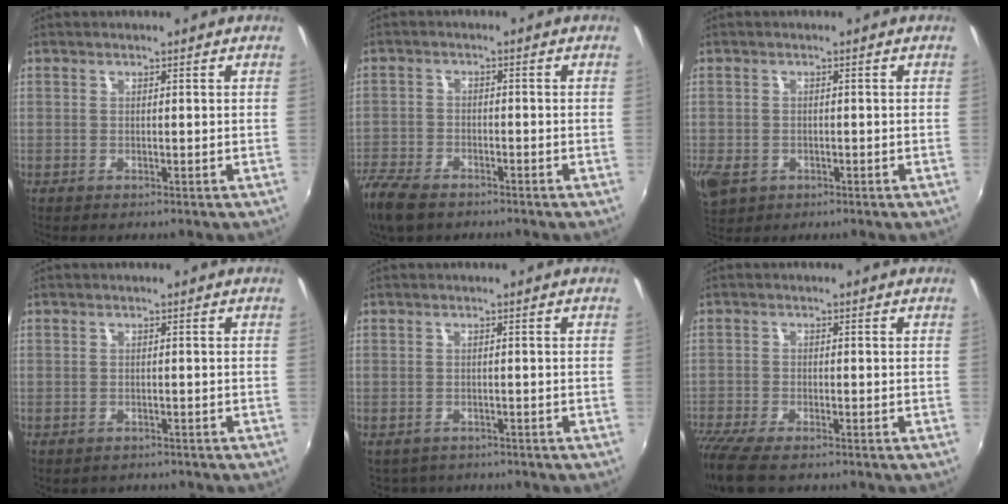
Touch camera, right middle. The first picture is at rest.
{"total": 10.0, "force": [-7.6, 4.4, 4.7], "torque": [-0.135, -0.033, -0.149]}
{"total": 7.4, "force": [-2.9, 5.4, 4.2], "torque": [-0.102, -0.023, -0.049]}
{"total": 1.9, "force": [-1.5, 1.1, 0.4], "torque": [-0.012, -0.006, -0.019]}
{"total": 3.0, "force": [-2.5, 1.7, 0.4], "torque": [-0.014, -0.011, -0.035]}
{"total": 9.3, "force": [-7.4, 2.2, 5.2], "torque": [-0.131, -0.046, -0.139]}